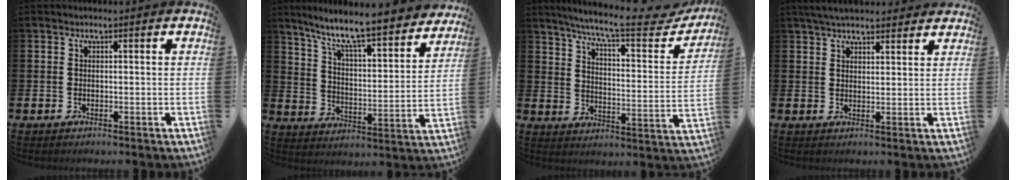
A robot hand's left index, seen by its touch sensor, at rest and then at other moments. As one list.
[{"total": 9.4, "force": [8.5, 0.8, 4.1], "torque": [-0.111, -0.064, 0.139]}, {"total": 9.9, "force": [8.3, 1.2, 5.3], "torque": [-0.109, -0.054, 0.130]}, {"total": 4.6, "force": [4.3, 1.1, 1.2], "torque": [-0.032, -0.010, 0.080]}]